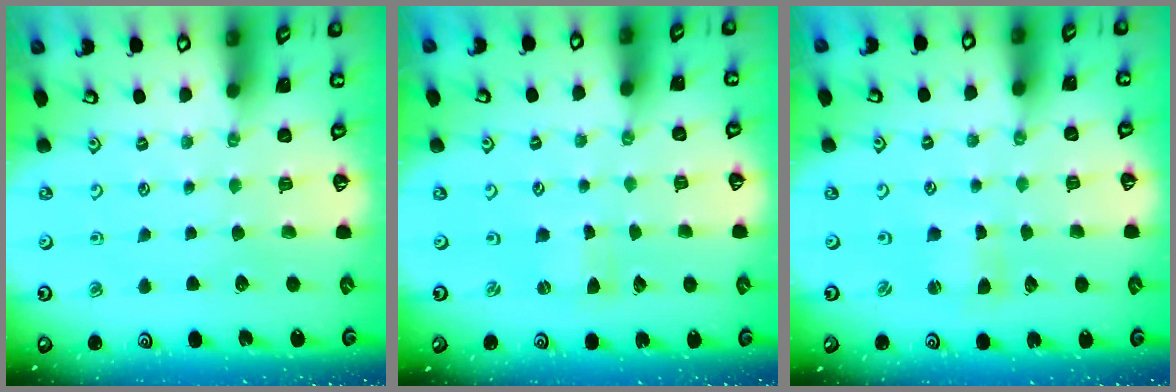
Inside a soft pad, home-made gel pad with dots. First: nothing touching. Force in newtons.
{"total": 0.0}
{"total": 1.0, "press": 1.0, "slide": 0.2}